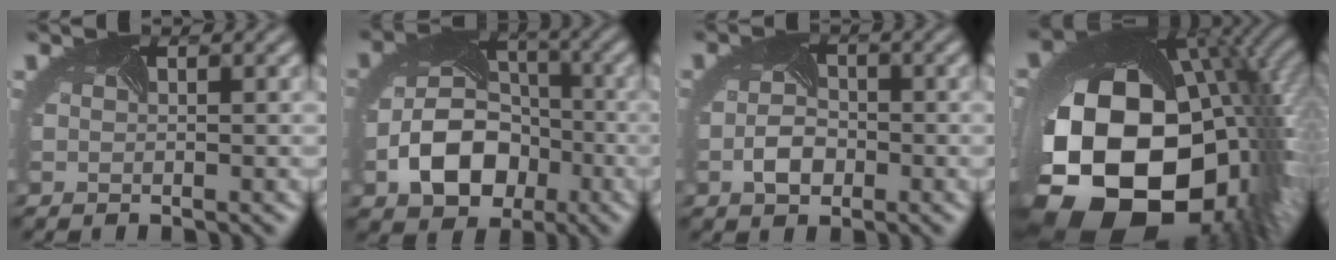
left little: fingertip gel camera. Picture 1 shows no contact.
{"total": 7.6, "force": [-2.9, 5.4, 4.5], "torque": [-0.089, -0.016, -0.048]}
{"total": 2.7, "force": [-1.1, 1.7, 1.8], "torque": [-0.042, -0.004, -0.022]}
{"total": 22.1, "force": [-3.9, 15.0, 15.8], "torque": [-0.316, -0.085, -0.032]}